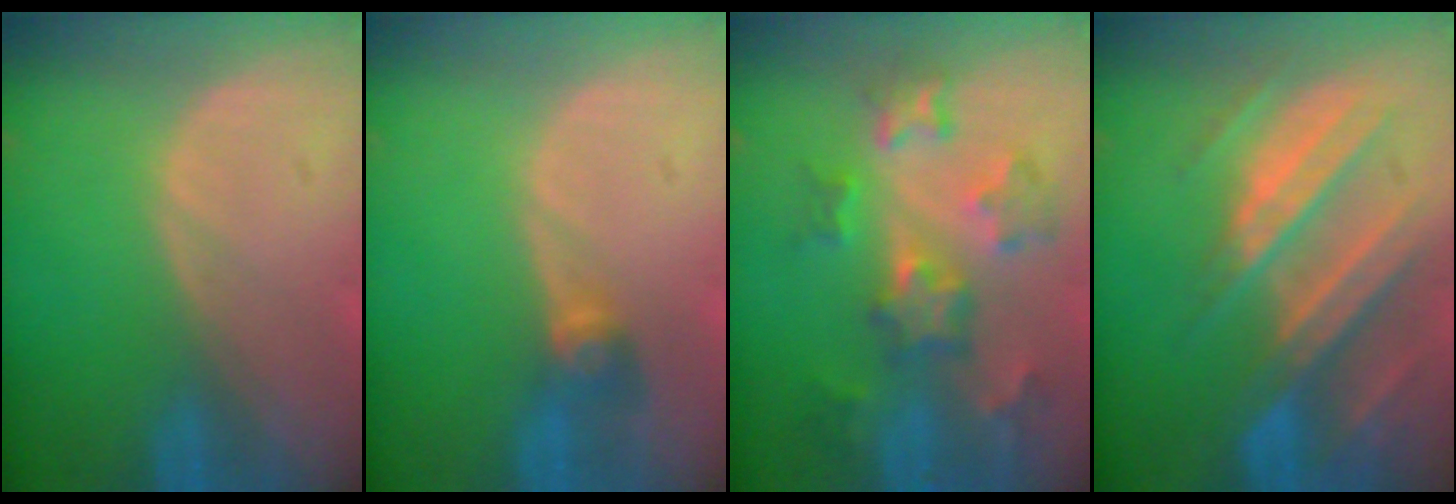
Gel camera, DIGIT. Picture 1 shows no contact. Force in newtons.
{"total": 2.7, "press": 2.6, "slide": 0.5}
{"total": 8.2, "press": 7.7, "slide": 2.6}
{"total": 10.4, "press": 9.2, "slide": 4.8}